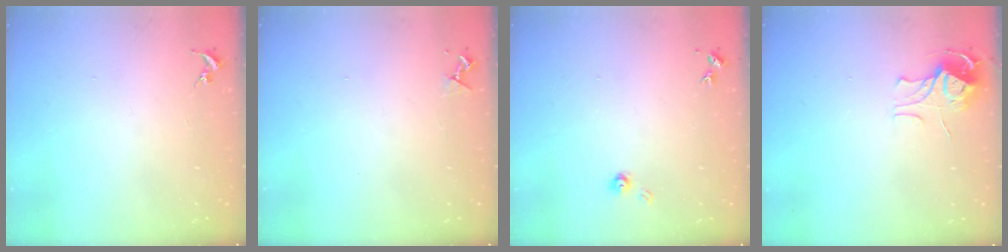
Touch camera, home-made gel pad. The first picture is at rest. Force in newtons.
{"total": 3.8, "press": 3.7, "slide": 0.6}
{"total": 4.1, "press": 4.1, "slide": 0.4}
{"total": 8.8, "press": 8.8, "slide": 0.7}